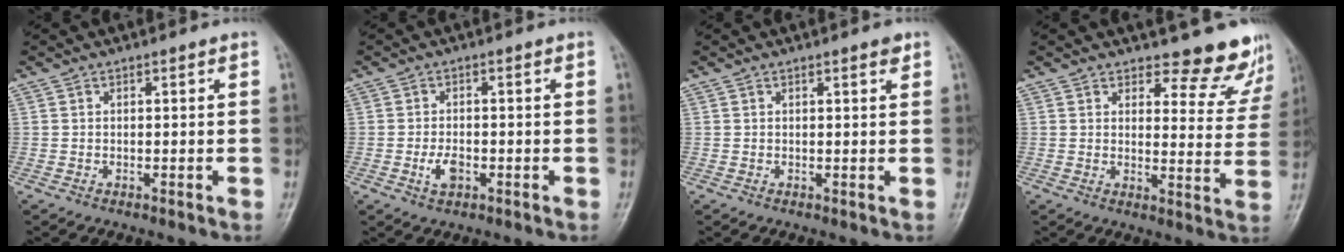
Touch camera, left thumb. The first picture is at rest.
{"total": 3.2, "force": [-1.1, 1.9, 2.4], "torque": [-0.044, 0.003, -0.020]}
{"total": 1.1, "force": [0.8, 0.2, 0.7], "torque": [-0.009, -0.004, 0.010]}
{"total": 10.5, "force": [9.7, 3.5, 1.6], "torque": [0.027, -0.084, 0.098]}